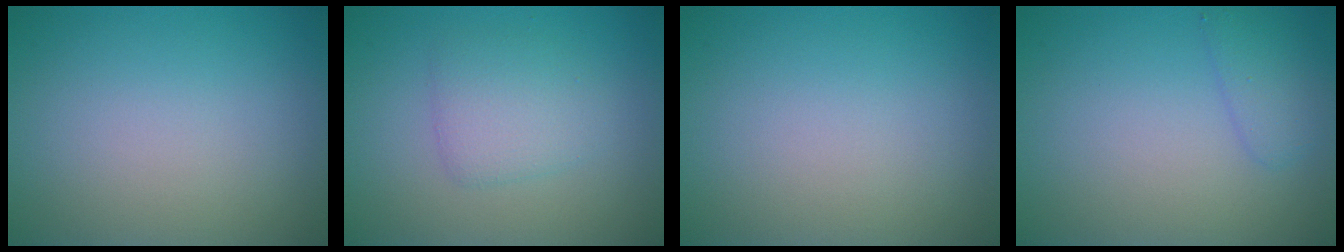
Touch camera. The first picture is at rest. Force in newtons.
{"total": 2.7, "press": 2.7, "slide": 0.1}
{"total": 0.0}
{"total": 1.7, "press": 1.7, "slide": 0.1}